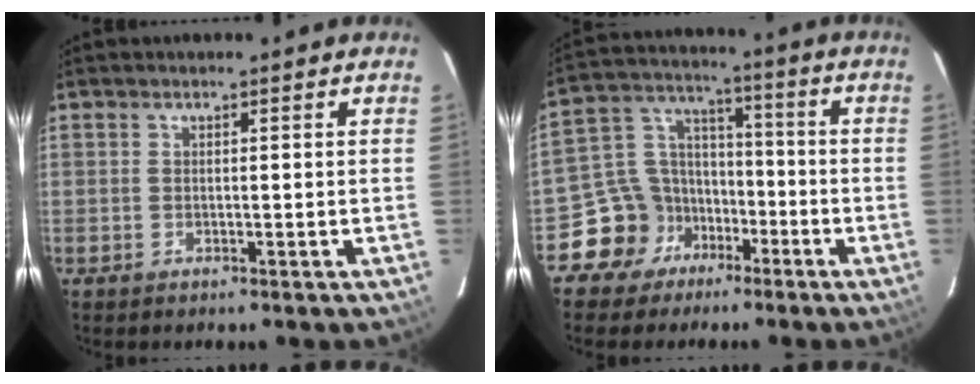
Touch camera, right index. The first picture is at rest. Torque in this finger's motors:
{"motor_torque": [0.27, -0.26, -0.19, -0.18]}